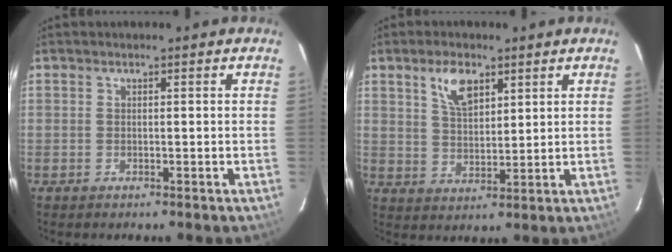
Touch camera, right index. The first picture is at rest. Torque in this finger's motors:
{"motor_torque": [0.29, 0.24, 0.36, 0.07]}